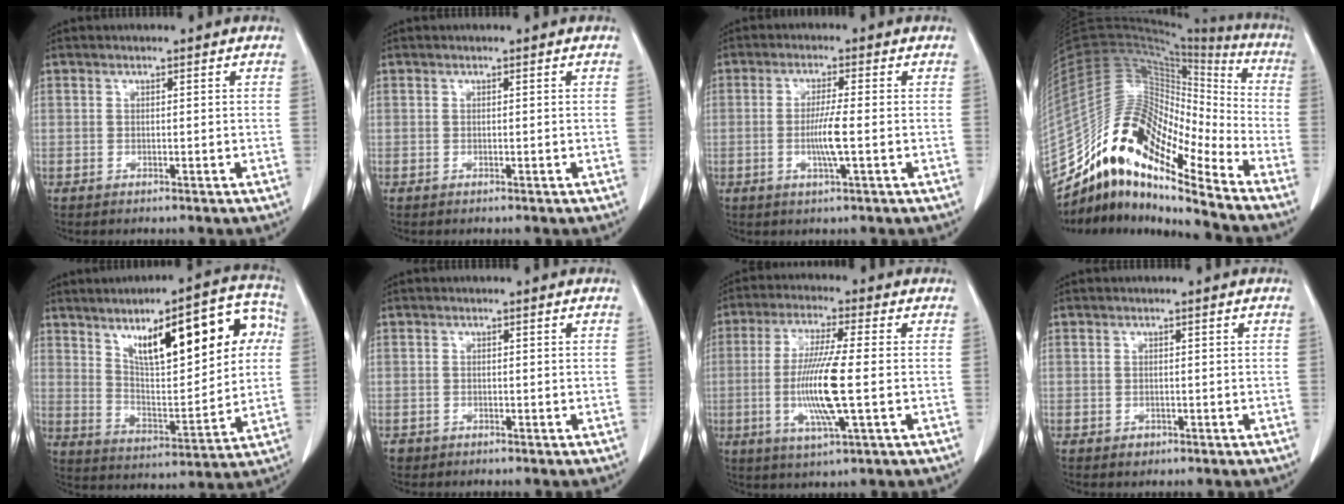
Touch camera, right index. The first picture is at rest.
{"total": 0.0}
{"total": 4.7, "force": [-0.9, -0.2, 4.6], "torque": [-0.091, -0.008, -0.018]}
{"total": 15.4, "force": [-12.1, 3.5, 8.8], "torque": [-0.144, 0.083, -0.219]}
{"total": 18.8, "force": [6.8, 5.8, 16.6], "torque": [-0.232, 0.033, 0.109]}
{"total": 1.1, "force": [-0.6, 0.9, -0.1], "torque": [-0.006, 0.004, -0.011]}
{"total": 10.8, "force": [-1.5, 0.3, 10.7], "torque": [-0.217, -0.012, -0.034]}
{"total": 1.0, "force": [-0.5, 0.9, 0.3], "torque": [-0.001, 0.003, -0.004]}